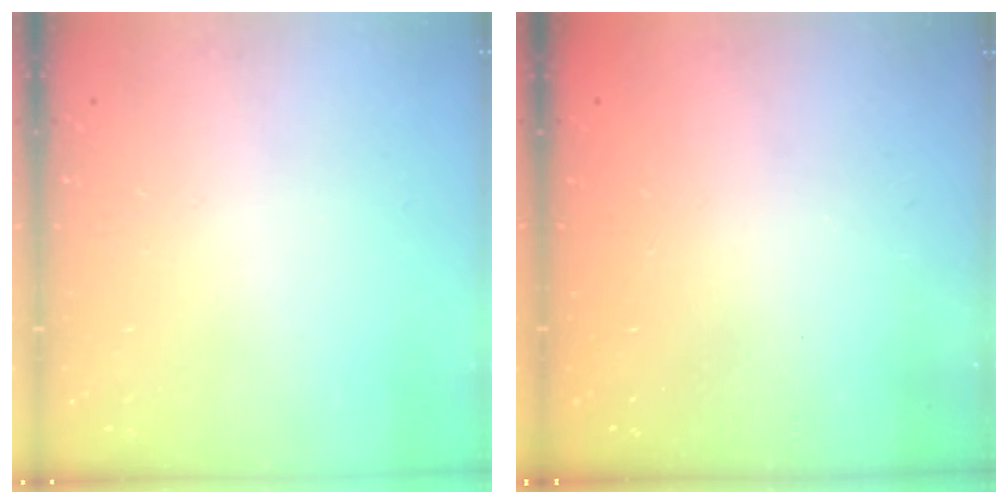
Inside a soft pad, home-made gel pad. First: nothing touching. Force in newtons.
{"total": 2.3, "press": 2.2, "slide": 0.8}